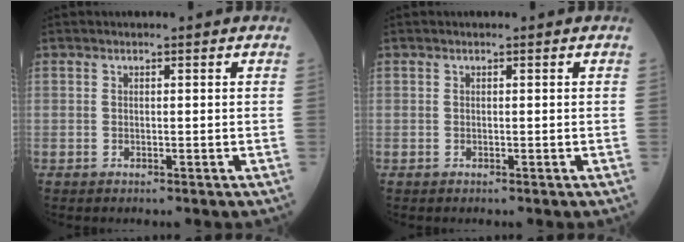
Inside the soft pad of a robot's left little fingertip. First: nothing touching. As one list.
[{"total": 0.0}]